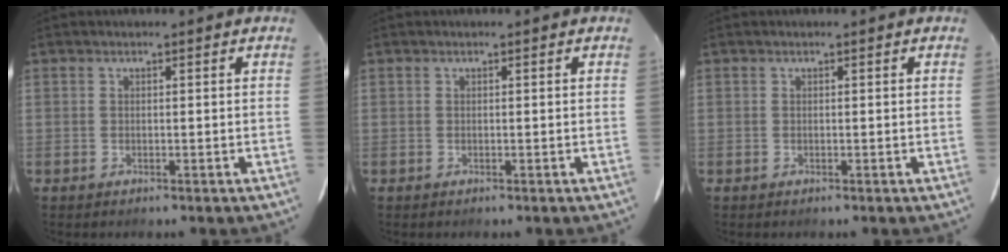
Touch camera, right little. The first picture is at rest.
{"total": 0.0}
{"total": 0.0}